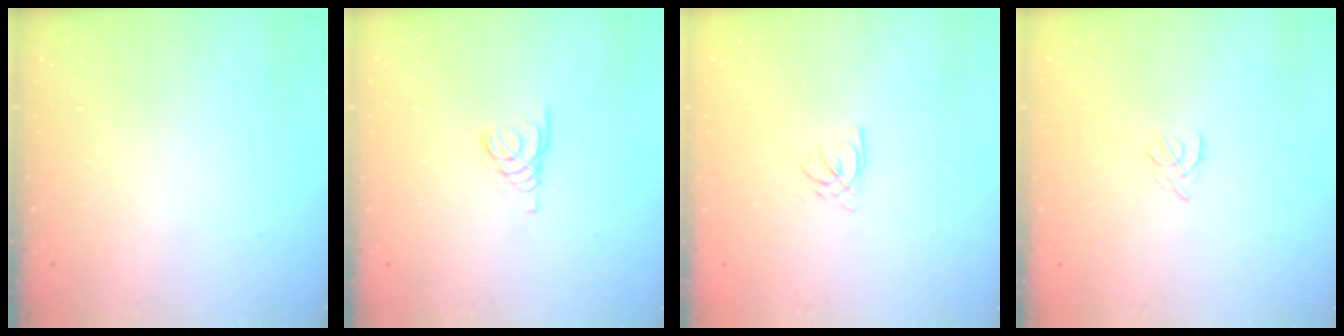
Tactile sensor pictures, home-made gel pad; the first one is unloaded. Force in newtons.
{"total": 1.8, "press": 1.8, "slide": 0.2}
{"total": 2.3, "press": 2.3, "slide": 0.3}
{"total": 2.0, "press": 1.9, "slide": 0.5}